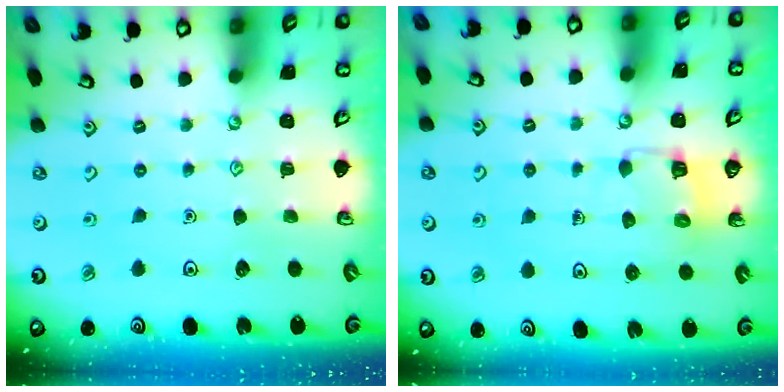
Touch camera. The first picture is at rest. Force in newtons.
{"total": 5.2, "press": 5.2, "slide": 0.4}